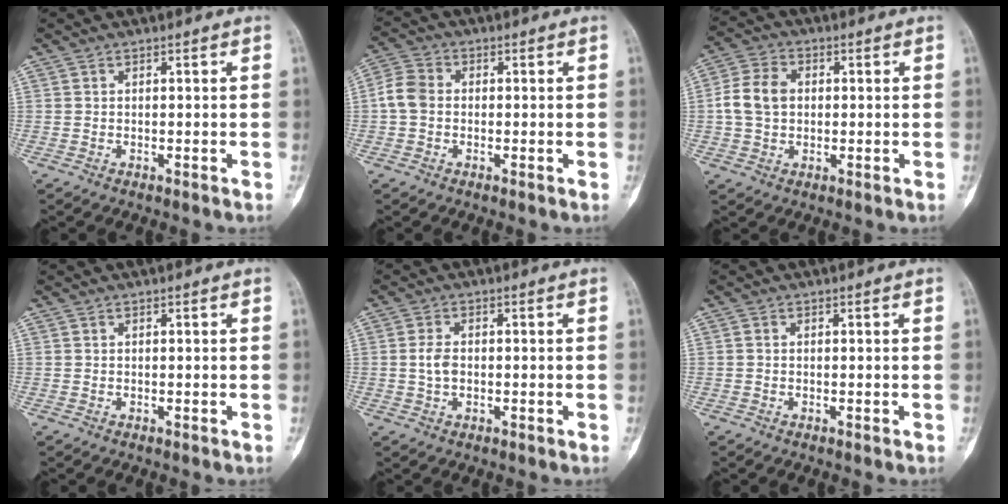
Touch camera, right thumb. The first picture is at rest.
{"total": 5.0, "force": [-0.2, 4.0, 2.9], "torque": [-0.058, 0.014, -0.013]}
{"total": 7.6, "force": [0.3, 5.8, 4.9], "torque": [-0.088, 0.016, 0.001]}
{"total": 0.0}
{"total": 3.2, "force": [-0.1, 2.0, 2.5], "torque": [-0.047, 0.003, -0.005]}
{"total": 0.0}